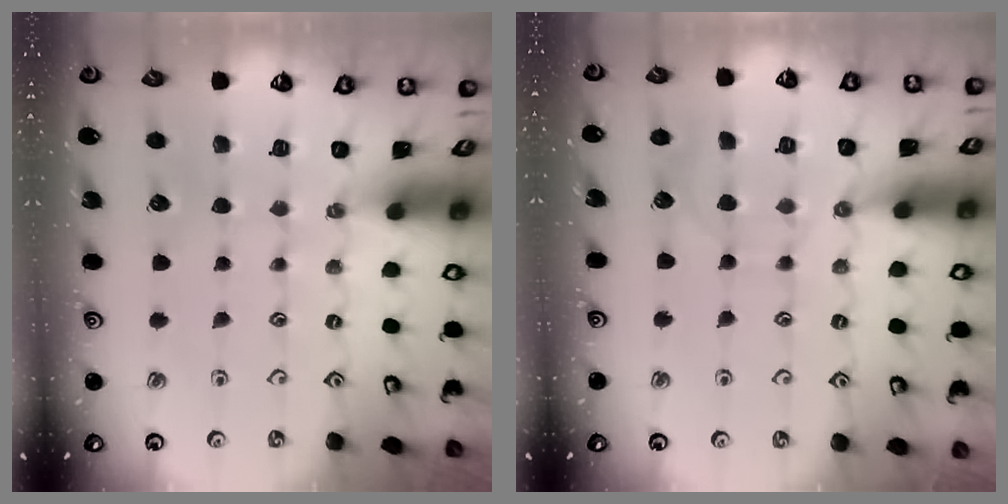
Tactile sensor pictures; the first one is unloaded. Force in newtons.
{"total": 3.7, "press": 3.6, "slide": 0.4}